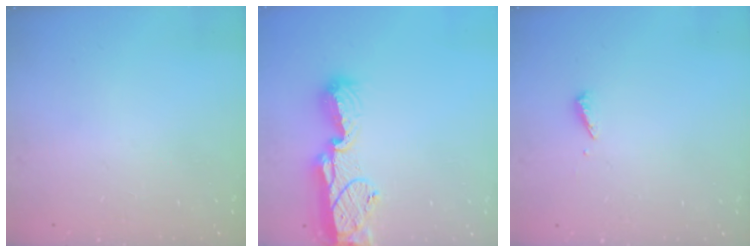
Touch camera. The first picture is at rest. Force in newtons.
{"total": 15.4, "press": 14.2, "slide": 6.0}
{"total": 2.5, "press": 2.5, "slide": 0.1}